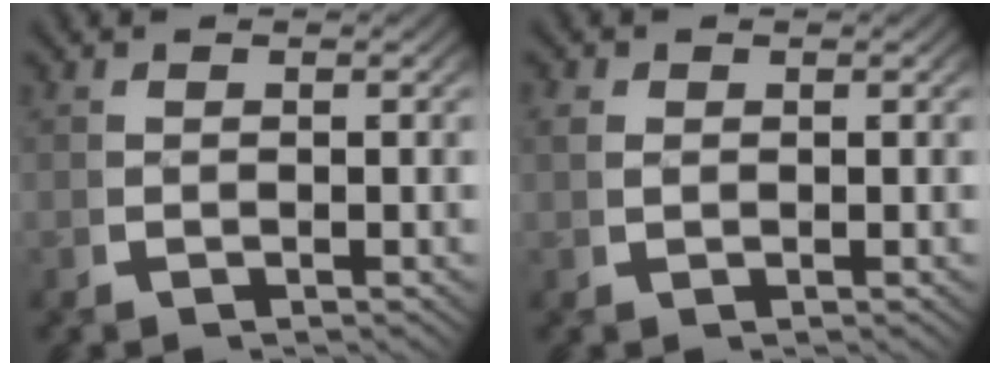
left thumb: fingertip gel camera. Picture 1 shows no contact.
{"total": 1.2, "force": [0.6, 0.9, 0.5], "torque": [-0.014, -0.007, 0.016]}